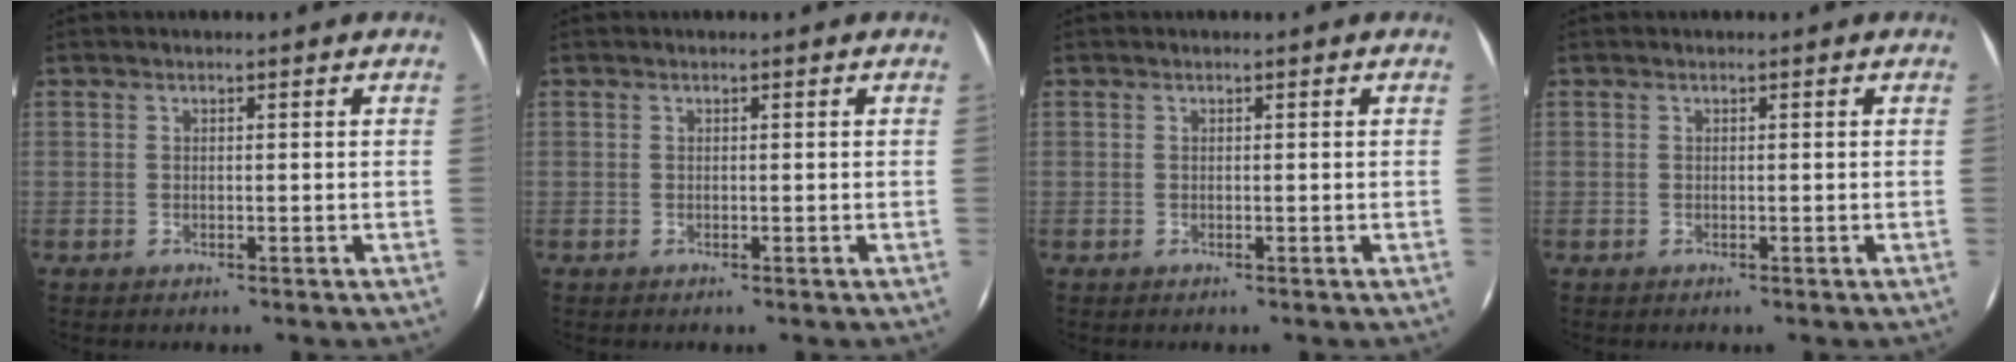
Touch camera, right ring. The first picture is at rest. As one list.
[{"total": 0.0}, {"total": 0.0}, {"total": 0.0}]